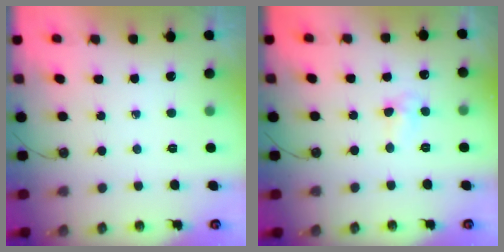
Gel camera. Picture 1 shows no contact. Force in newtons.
{"total": 5.2, "press": 5.1, "slide": 0.6}